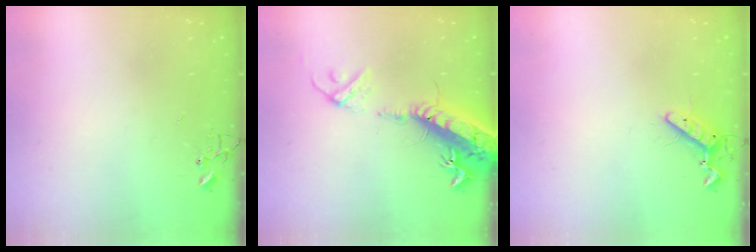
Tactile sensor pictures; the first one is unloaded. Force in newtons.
{"total": 20.7, "press": 20.1, "slide": 4.8}
{"total": 8.5, "press": 8.4, "slide": 1.5}